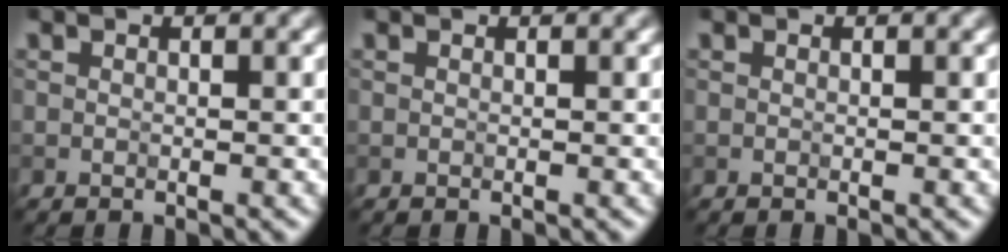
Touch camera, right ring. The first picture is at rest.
{"total": 0.0}
{"total": 0.0}